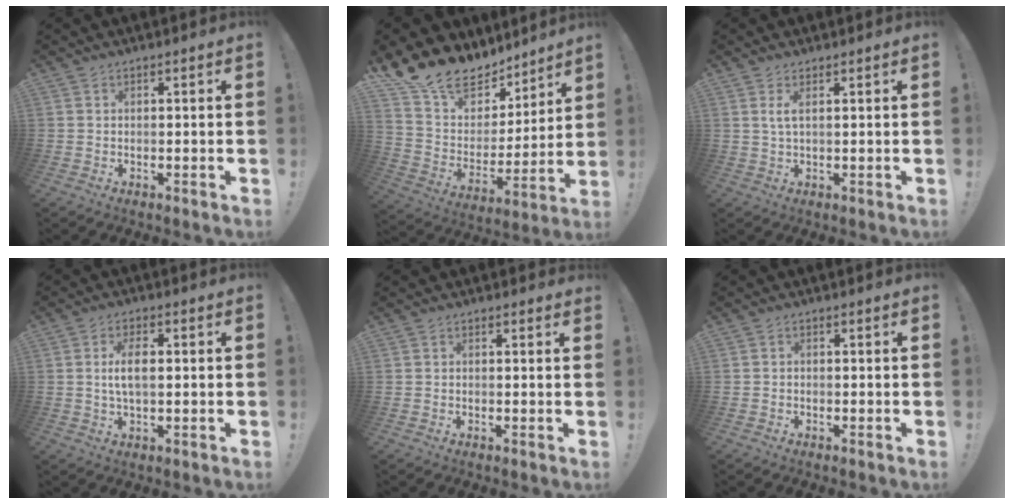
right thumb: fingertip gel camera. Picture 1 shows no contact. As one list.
[{"total": 16.3, "force": [12.9, 8.9, 4.4], "torque": [-0.094, -0.096, 0.252]}, {"total": 2.7, "force": [1.2, 0.6, 2.4], "torque": [-0.046, -0.001, 0.019]}, {"total": 6.4, "force": [0.6, 2.9, 5.6], "torque": [-0.097, 0.002, 0.005]}, {"total": 0.9, "force": [0.5, 0.7, 0.2], "torque": [0.012, -0.003, 0.005]}, {"total": 0.8, "force": [-0.7, 0.2, 0.3], "torque": [-0.011, 0.004, -0.011]}]